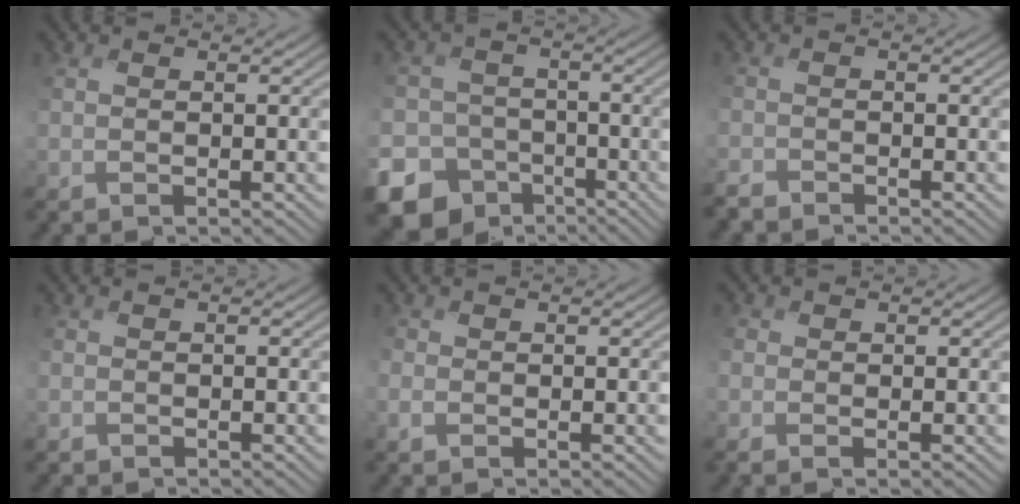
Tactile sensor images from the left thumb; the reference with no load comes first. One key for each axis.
{"total": 15.9, "fx": -9.2, "fy": 12.5, "fz": 3.0, "tx": -0.113, "ty": -0.067, "tz": -0.151}
{"total": 2.6, "fx": -2.4, "fy": 0.7, "fz": 0.5, "tx": -0.012, "ty": -0.011, "tz": -0.055}
{"total": 1.0, "fx": -0.8, "fy": 0.6, "fz": 0.0, "tx": -0.002, "ty": -0.005, "tz": -0.021}
{"total": 1.4, "fx": -0.6, "fy": 1.1, "fz": 0.5, "tx": -0.014, "ty": -0.003, "tz": -0.019}
{"total": 1.9, "fx": -1.0, "fy": 1.4, "fz": 0.8, "tx": -0.023, "ty": -0.007, "tz": -0.027}